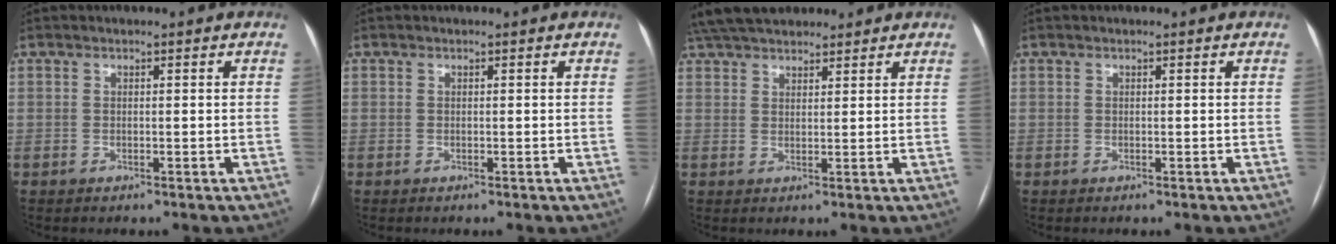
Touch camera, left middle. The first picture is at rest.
{"total": 0.0}
{"total": 11.0, "force": [9.5, 3.6, 4.3], "torque": [-0.071, 0.048, 0.159]}
{"total": 0.0}